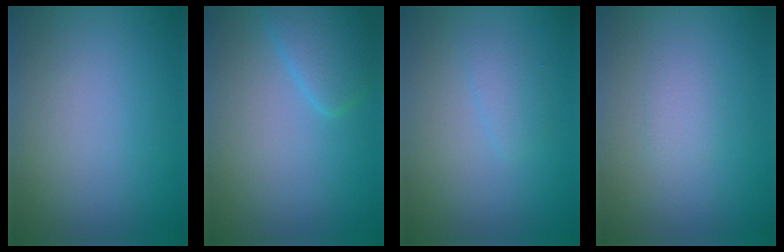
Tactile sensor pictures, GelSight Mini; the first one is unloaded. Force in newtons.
{"total": 2.9, "press": 2.9, "slide": 0.2}
{"total": 1.4, "press": 1.4, "slide": 0.1}
{"total": 1.2, "press": 1.2, "slide": 0.3}